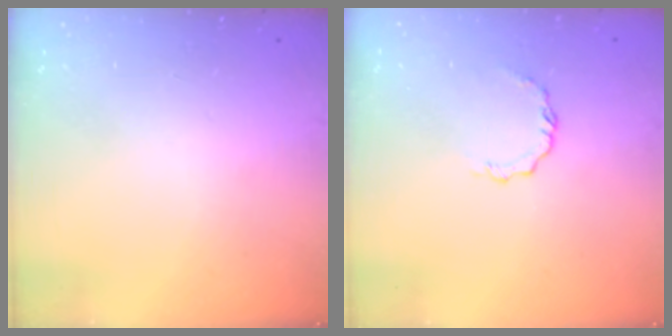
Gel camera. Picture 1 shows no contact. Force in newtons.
{"total": 3.7, "press": 3.7, "slide": 0.3}